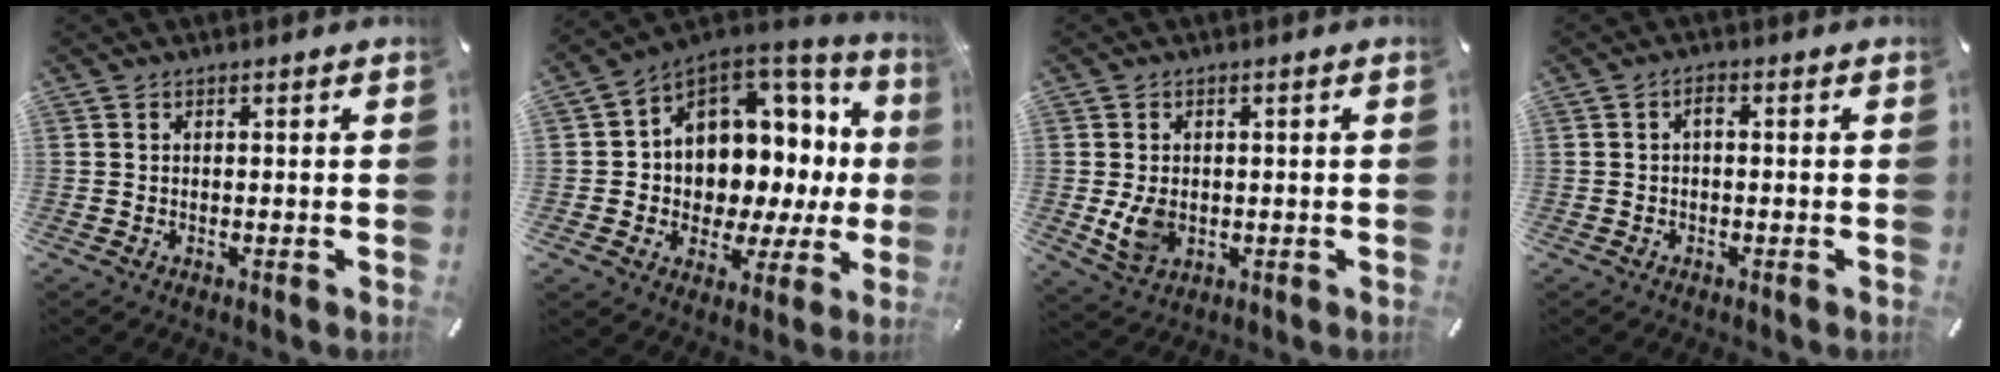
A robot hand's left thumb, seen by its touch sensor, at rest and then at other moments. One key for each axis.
{"total": 9.8, "fx": 3.0, "fy": 8.1, "fz": 4.6, "tx": -0.074, "ty": -0.063, "tz": 0.056}
{"total": 5.8, "fx": -0.4, "fy": 4.3, "fz": 3.8, "tx": -0.094, "ty": -0.009, "tz": -0.010}
{"total": 1.5, "fx": -0.4, "fy": 0.5, "fz": 1.4, "tx": -0.028, "ty": 0.004, "tz": -0.010}